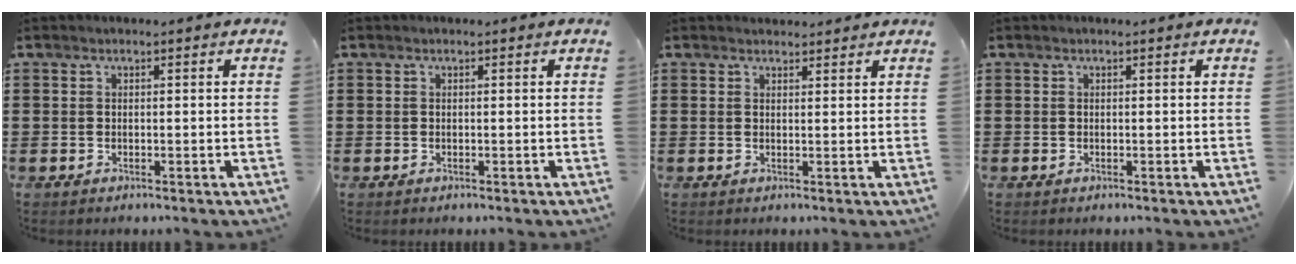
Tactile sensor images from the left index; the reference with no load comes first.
{"total": 0.0}
{"total": 1.2, "force": [1.2, 0.3, 0.0], "torque": [-0.002, 0.001, 0.024]}
{"total": 0.0}